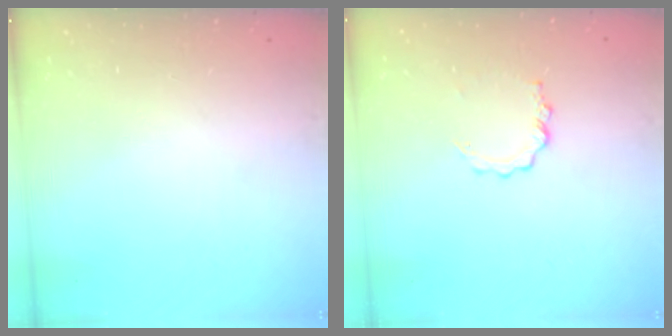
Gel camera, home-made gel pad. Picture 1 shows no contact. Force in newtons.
{"total": 3.5, "press": 3.5, "slide": 0.2}